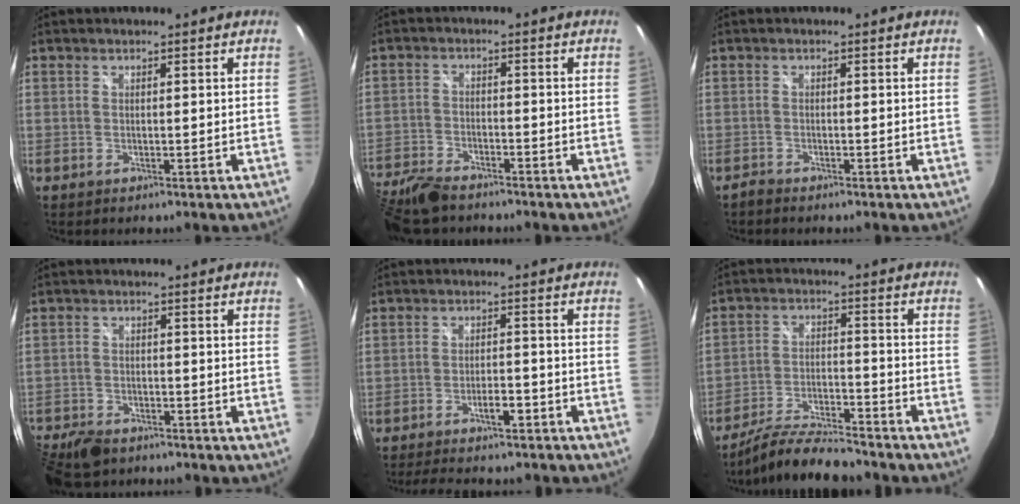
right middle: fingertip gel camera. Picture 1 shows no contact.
{"total": 12.7, "force": [-10.5, 4.5, 5.6], "torque": [-0.150, -0.021, -0.200]}
{"total": 1.2, "force": [-1.2, 0.2, 0.1], "torque": [-0.008, -0.003, -0.025]}
{"total": 11.4, "force": [-8.7, 5.5, 4.9], "torque": [-0.144, -0.027, -0.156]}
{"total": 9.3, "force": [-7.8, 2.5, 4.5], "torque": [-0.097, -0.001, -0.112]}
{"total": 11.8, "force": [-10.7, 1.7, 4.7], "torque": [-0.107, -0.012, -0.187]}